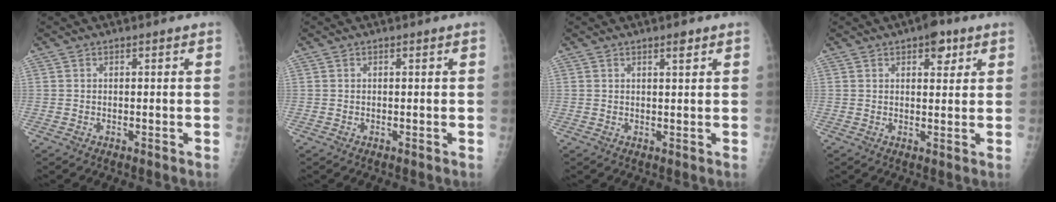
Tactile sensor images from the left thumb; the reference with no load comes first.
{"total": 0.0}
{"total": 1.7, "force": [1.2, 0.4, 1.2], "torque": [-0.016, -0.006, 0.018]}
{"total": 4.8, "force": [2.7, 2.4, 3.1], "torque": [-0.021, -0.009, 0.031]}